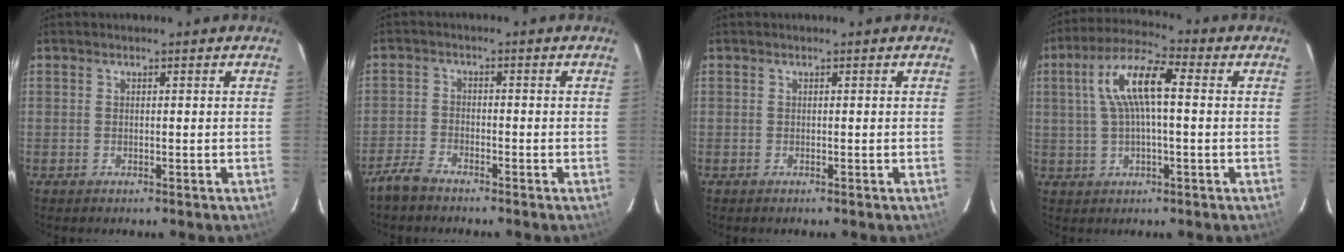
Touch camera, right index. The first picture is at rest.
{"total": 4.3, "force": [-3.8, 1.4, 1.6], "torque": [-0.052, 0.000, -0.078]}
{"total": 0.0}
{"total": 10.2, "force": [1.6, 2.8, 9.6], "torque": [-0.186, 0.022, 0.029]}